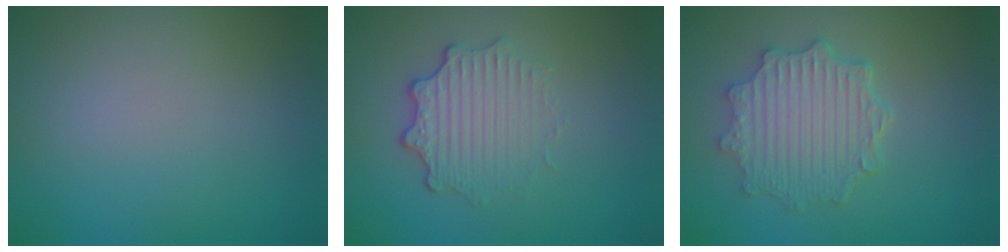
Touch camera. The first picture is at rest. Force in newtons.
{"total": 3.4, "press": 2.7, "slide": 2.0}
{"total": 4.8, "press": 3.9, "slide": 2.8}